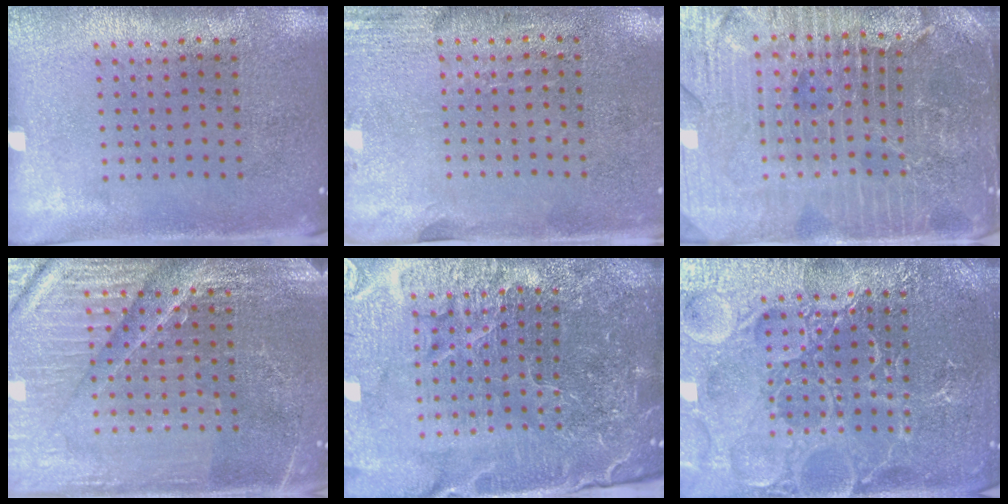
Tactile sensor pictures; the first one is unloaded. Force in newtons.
{"total": 2.8, "press": 2.5, "slide": 1.4}
{"total": 5.4, "press": 4.9, "slide": 2.3}
{"total": 5.2, "press": 4.9, "slide": 1.8}
{"total": 6.3, "press": 5.6, "slide": 3.0}
{"total": 7.4, "press": 7.4, "slide": 0.9}